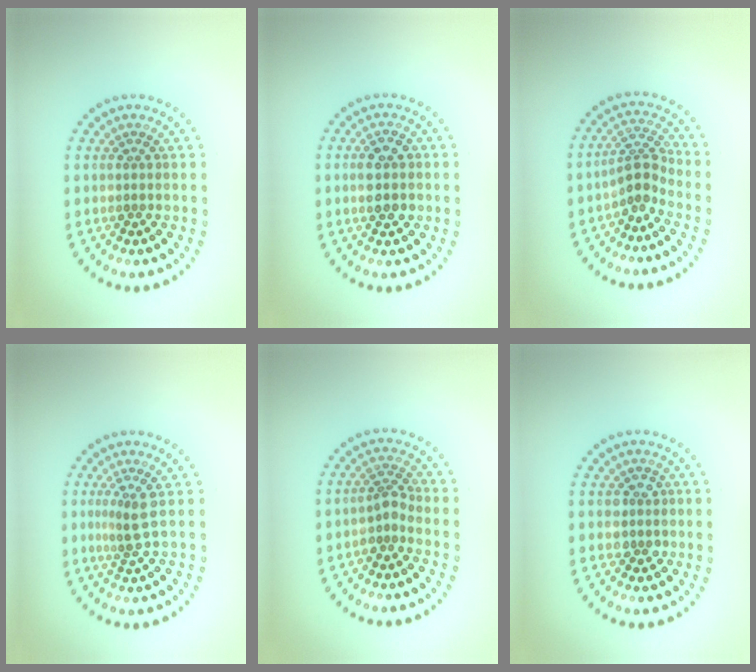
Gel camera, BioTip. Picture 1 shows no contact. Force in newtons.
{"total": 2.9, "press": 2.9, "slide": 0.1}
{"total": 2.6, "press": 1.8, "slide": 1.9}
{"total": 2.0, "press": 1.5, "slide": 1.3}
{"total": 1.9, "press": 1.4, "slide": 1.3}
{"total": 1.7, "press": 1.5, "slide": 0.7}